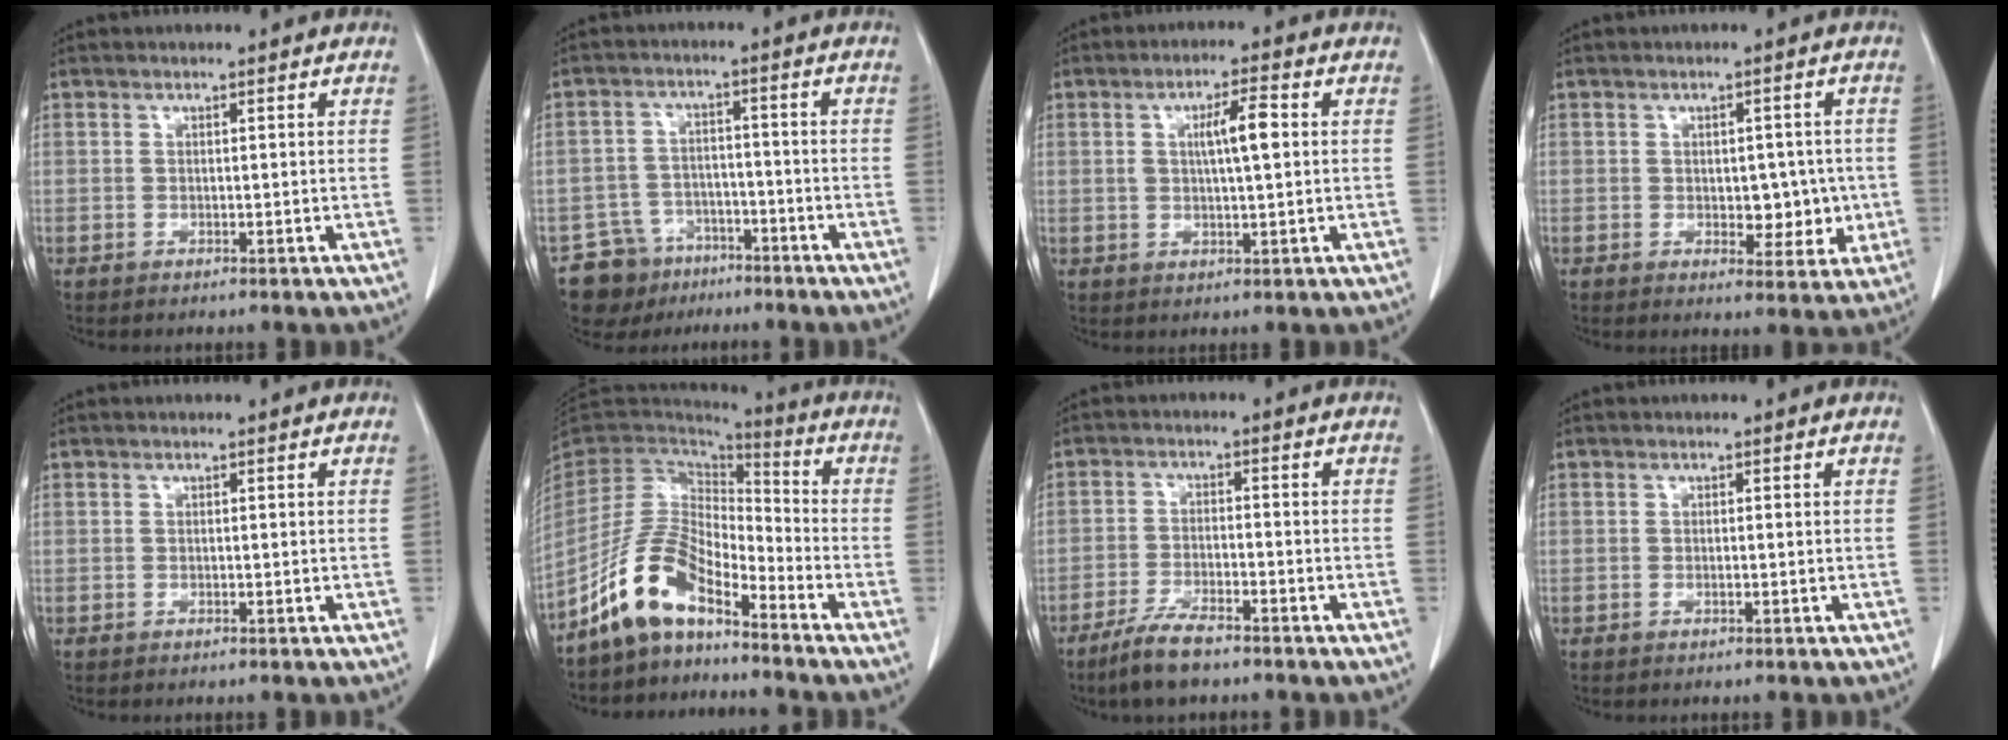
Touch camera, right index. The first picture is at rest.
{"total": 7.5, "force": [-5.2, 5.4, 0.2], "torque": [-0.002, 0.020, -0.082]}
{"total": 5.7, "force": [1.1, 0.9, 5.5], "torque": [-0.095, 0.005, 0.019]}
{"total": 5.6, "force": [-0.4, 3.4, 4.5], "torque": [-0.043, 0.004, 0.004]}
{"total": 0.0}
{"total": 10.5, "force": [-7.7, 3.8, 6.0], "torque": [-0.132, 0.022, -0.152]}
{"total": 6.2, "force": [-4.8, 1.1, 3.7], "torque": [-0.079, -0.012, -0.089]}
{"total": 0.0}